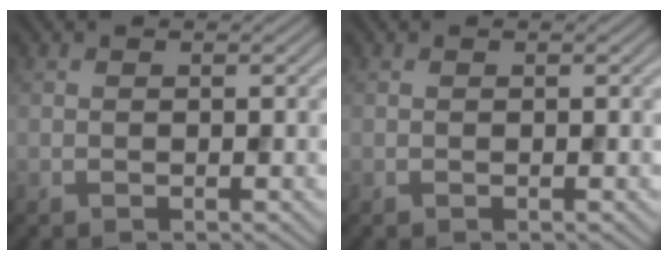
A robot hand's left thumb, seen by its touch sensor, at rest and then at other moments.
{"total": 0.0}